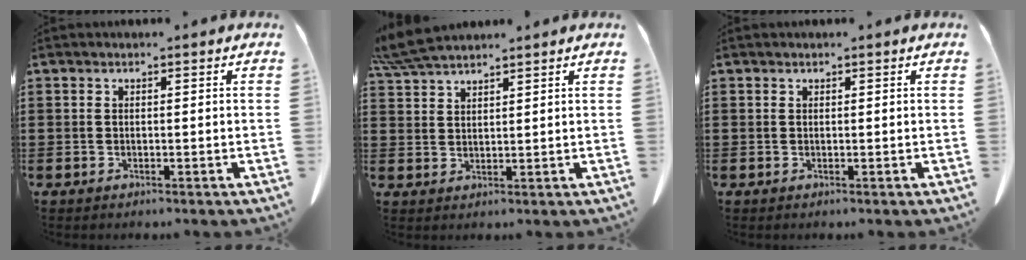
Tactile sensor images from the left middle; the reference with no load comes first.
{"total": 5.3, "force": [4.8, 0.6, 2.3], "torque": [-0.060, -0.011, 0.092]}
{"total": 0.0}